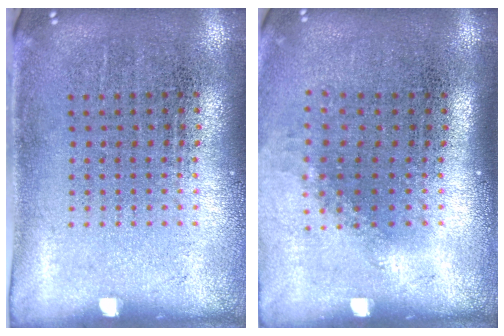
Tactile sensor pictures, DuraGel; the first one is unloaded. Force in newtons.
{"total": 1.1, "press": 0.9, "slide": 0.7}